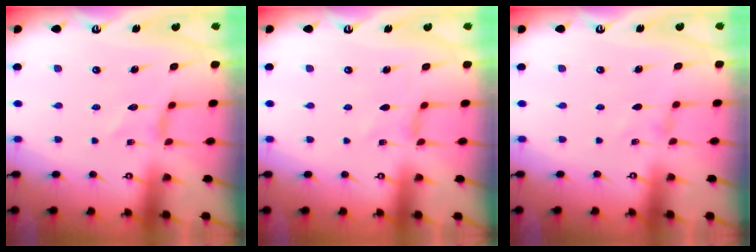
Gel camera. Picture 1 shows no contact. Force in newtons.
{"total": 0.0}
{"total": 0.0}